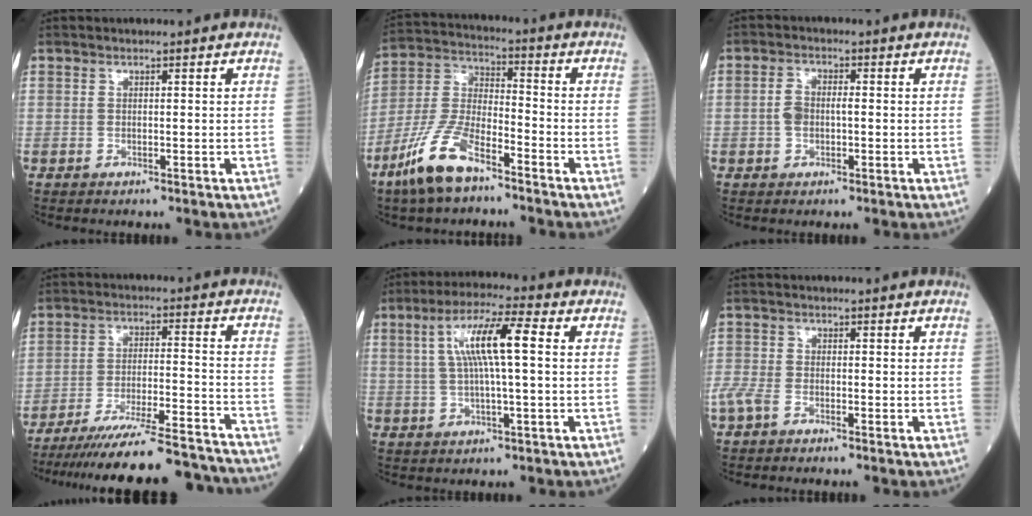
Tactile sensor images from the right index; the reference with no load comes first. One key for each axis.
{"total": 11.6, "fx": -7.7, "fy": 3.3, "fz": 8.0, "tx": -0.183, "ty": -0.013, "tz": -0.157}
{"total": 3.0, "fx": -0.4, "fy": 1.7, "fz": 2.4, "tx": -0.052, "ty": 0.010, "tz": -0.009}
{"total": 22.7, "fx": -21.1, "fy": 0.8, "fz": 8.2, "tx": -0.103, "ty": -0.022, "tz": -0.302}
{"total": 9.7, "fx": 1.8, "fy": 0.9, "fz": 9.5, "tx": -0.182, "ty": 0.017, "tz": 0.033}
{"total": 3.8, "fx": -2.3, "fy": 1.9, "fz": 2.3, "tx": -0.062, "ty": -0.004, "tz": -0.046}